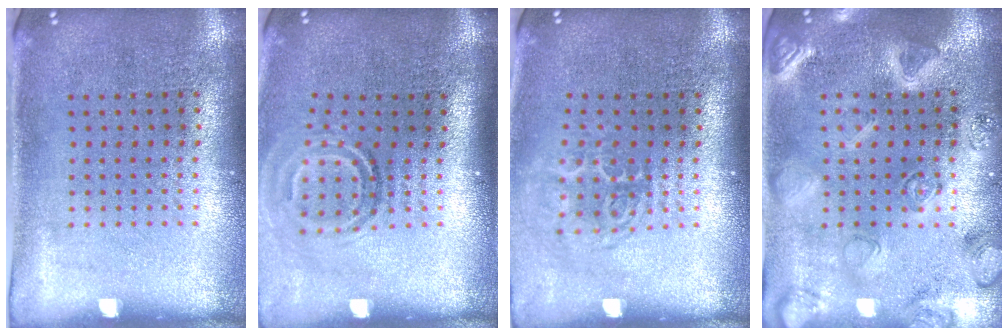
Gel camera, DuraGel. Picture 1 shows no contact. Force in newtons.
{"total": 1.9, "press": 1.1, "slide": 1.5}
{"total": 1.8, "press": 1.2, "slide": 1.3}
{"total": 2.9, "press": 2.9, "slide": 0.5}